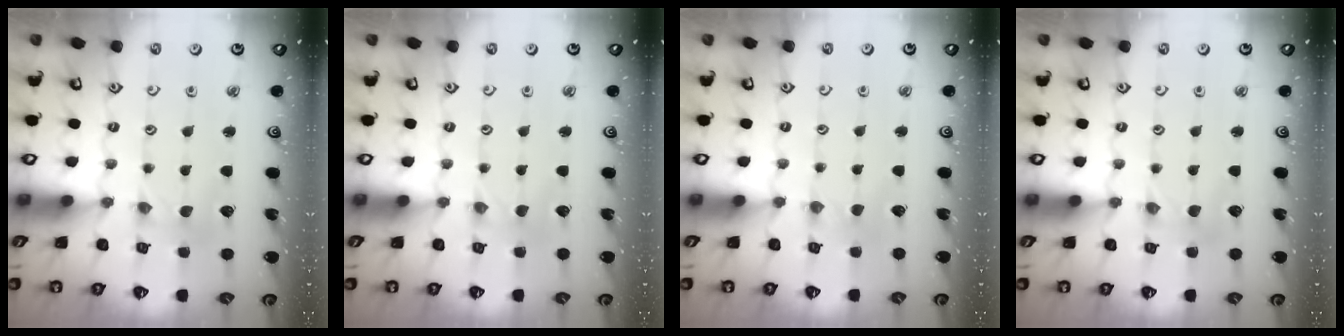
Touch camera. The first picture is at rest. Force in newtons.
{"total": 0.0}
{"total": 0.0}
{"total": 1.3, "press": 1.3, "slide": 0.3}